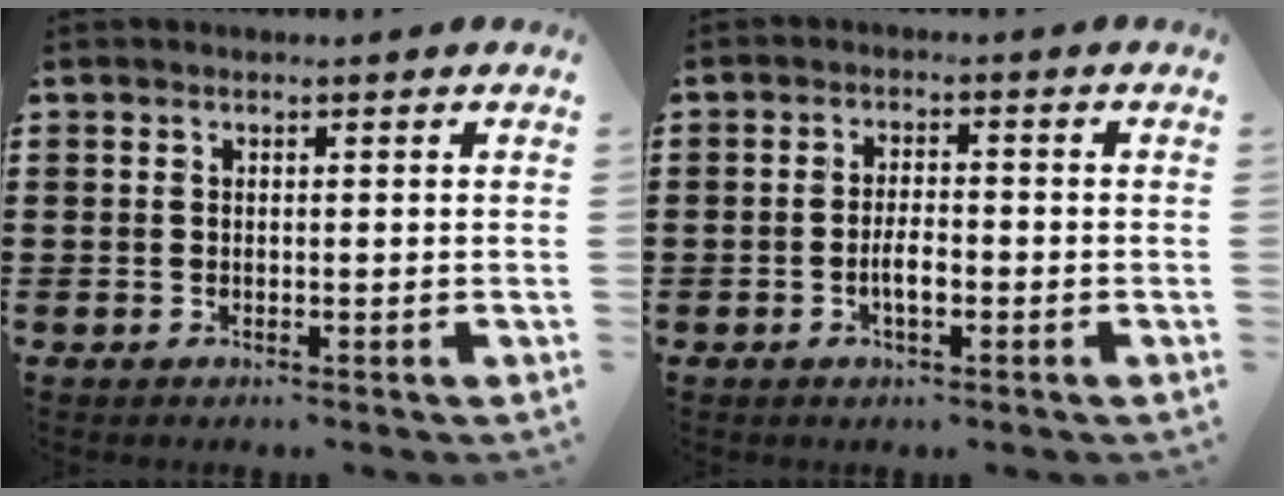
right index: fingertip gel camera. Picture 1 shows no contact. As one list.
[{"total": 3.4, "force": [-1.2, 1.2, 2.9], "torque": [-0.060, 0.001, -0.024]}]